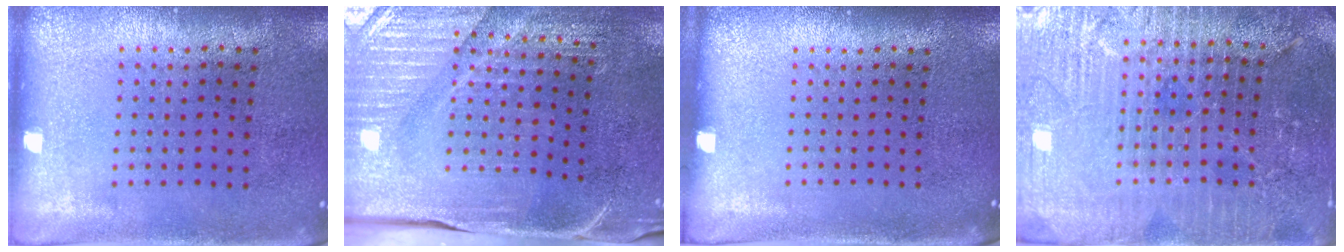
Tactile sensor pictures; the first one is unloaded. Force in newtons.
{"total": 3.8, "press": 3.7, "slide": 0.9}
{"total": 0.0}
{"total": 4.3, "press": 4.1, "slide": 1.4}